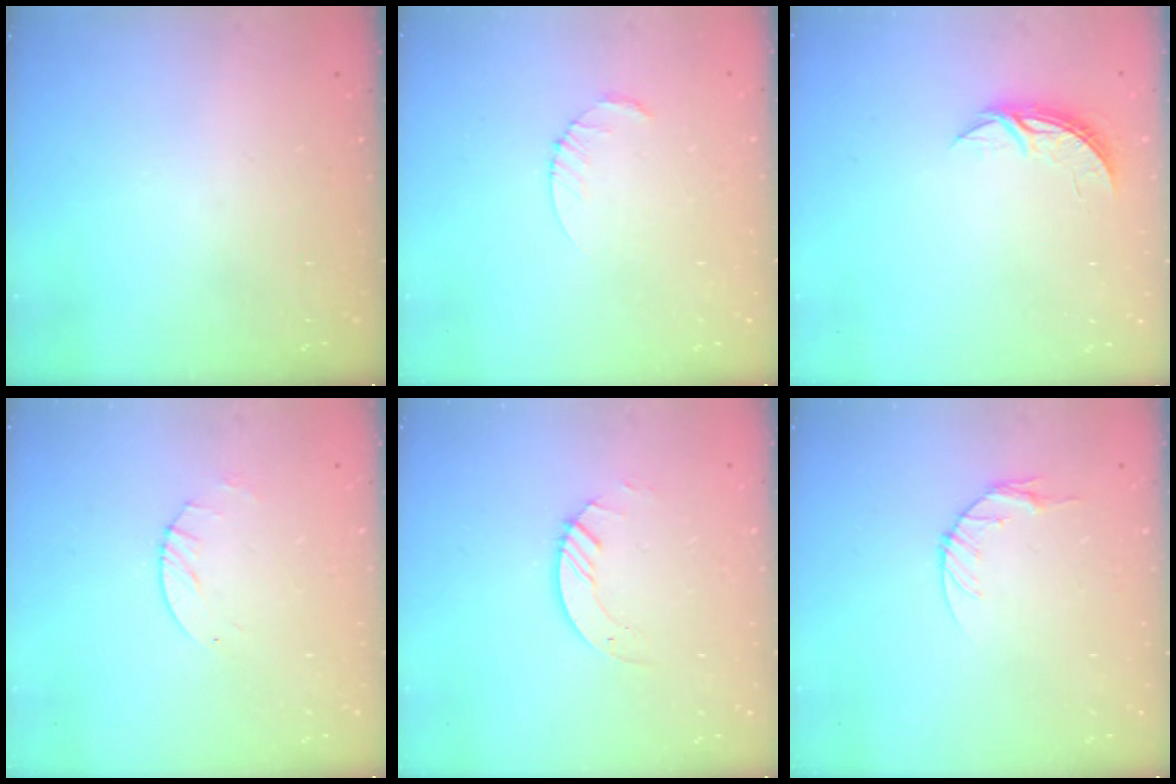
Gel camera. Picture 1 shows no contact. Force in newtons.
{"total": 2.5, "press": 2.5, "slide": 0.3}
{"total": 4.3, "press": 4.3, "slide": 0.3}
{"total": 2.6, "press": 2.5, "slide": 0.4}
{"total": 2.6, "press": 2.6, "slide": 0.3}
{"total": 4.6, "press": 4.6, "slide": 0.6}